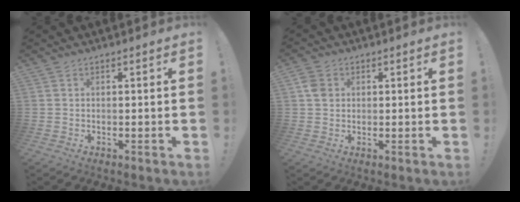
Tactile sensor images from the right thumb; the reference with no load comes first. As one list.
[{"total": 4.7, "force": [1.0, 4.0, 2.3], "torque": [-0.020, 0.005, 0.018]}]